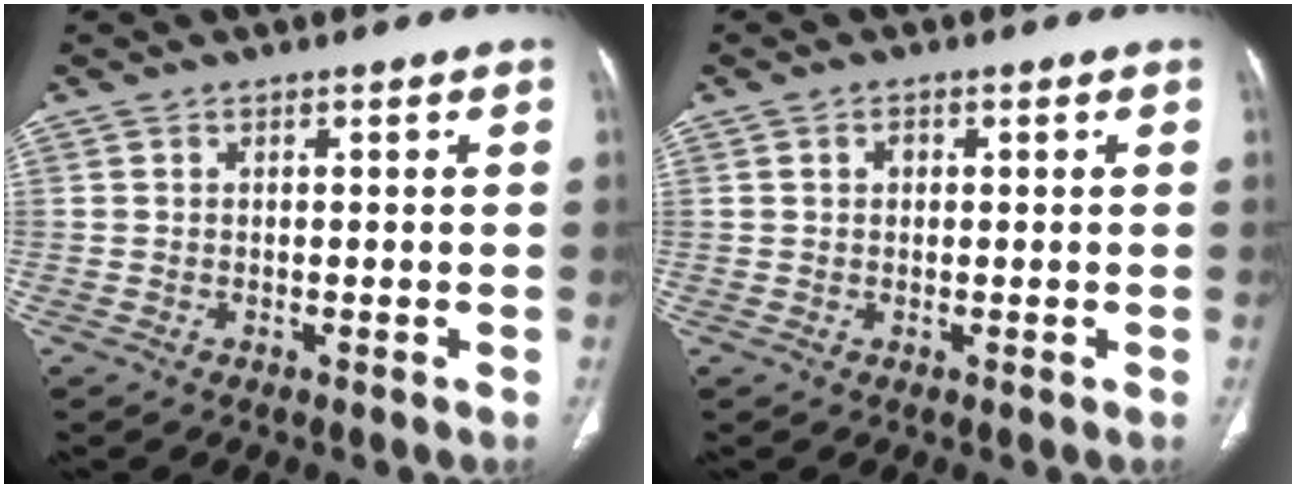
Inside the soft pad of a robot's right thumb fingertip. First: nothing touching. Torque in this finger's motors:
{"motor_torque": [-0.24, -0.11, 0.04, 0.38, 0.03]}